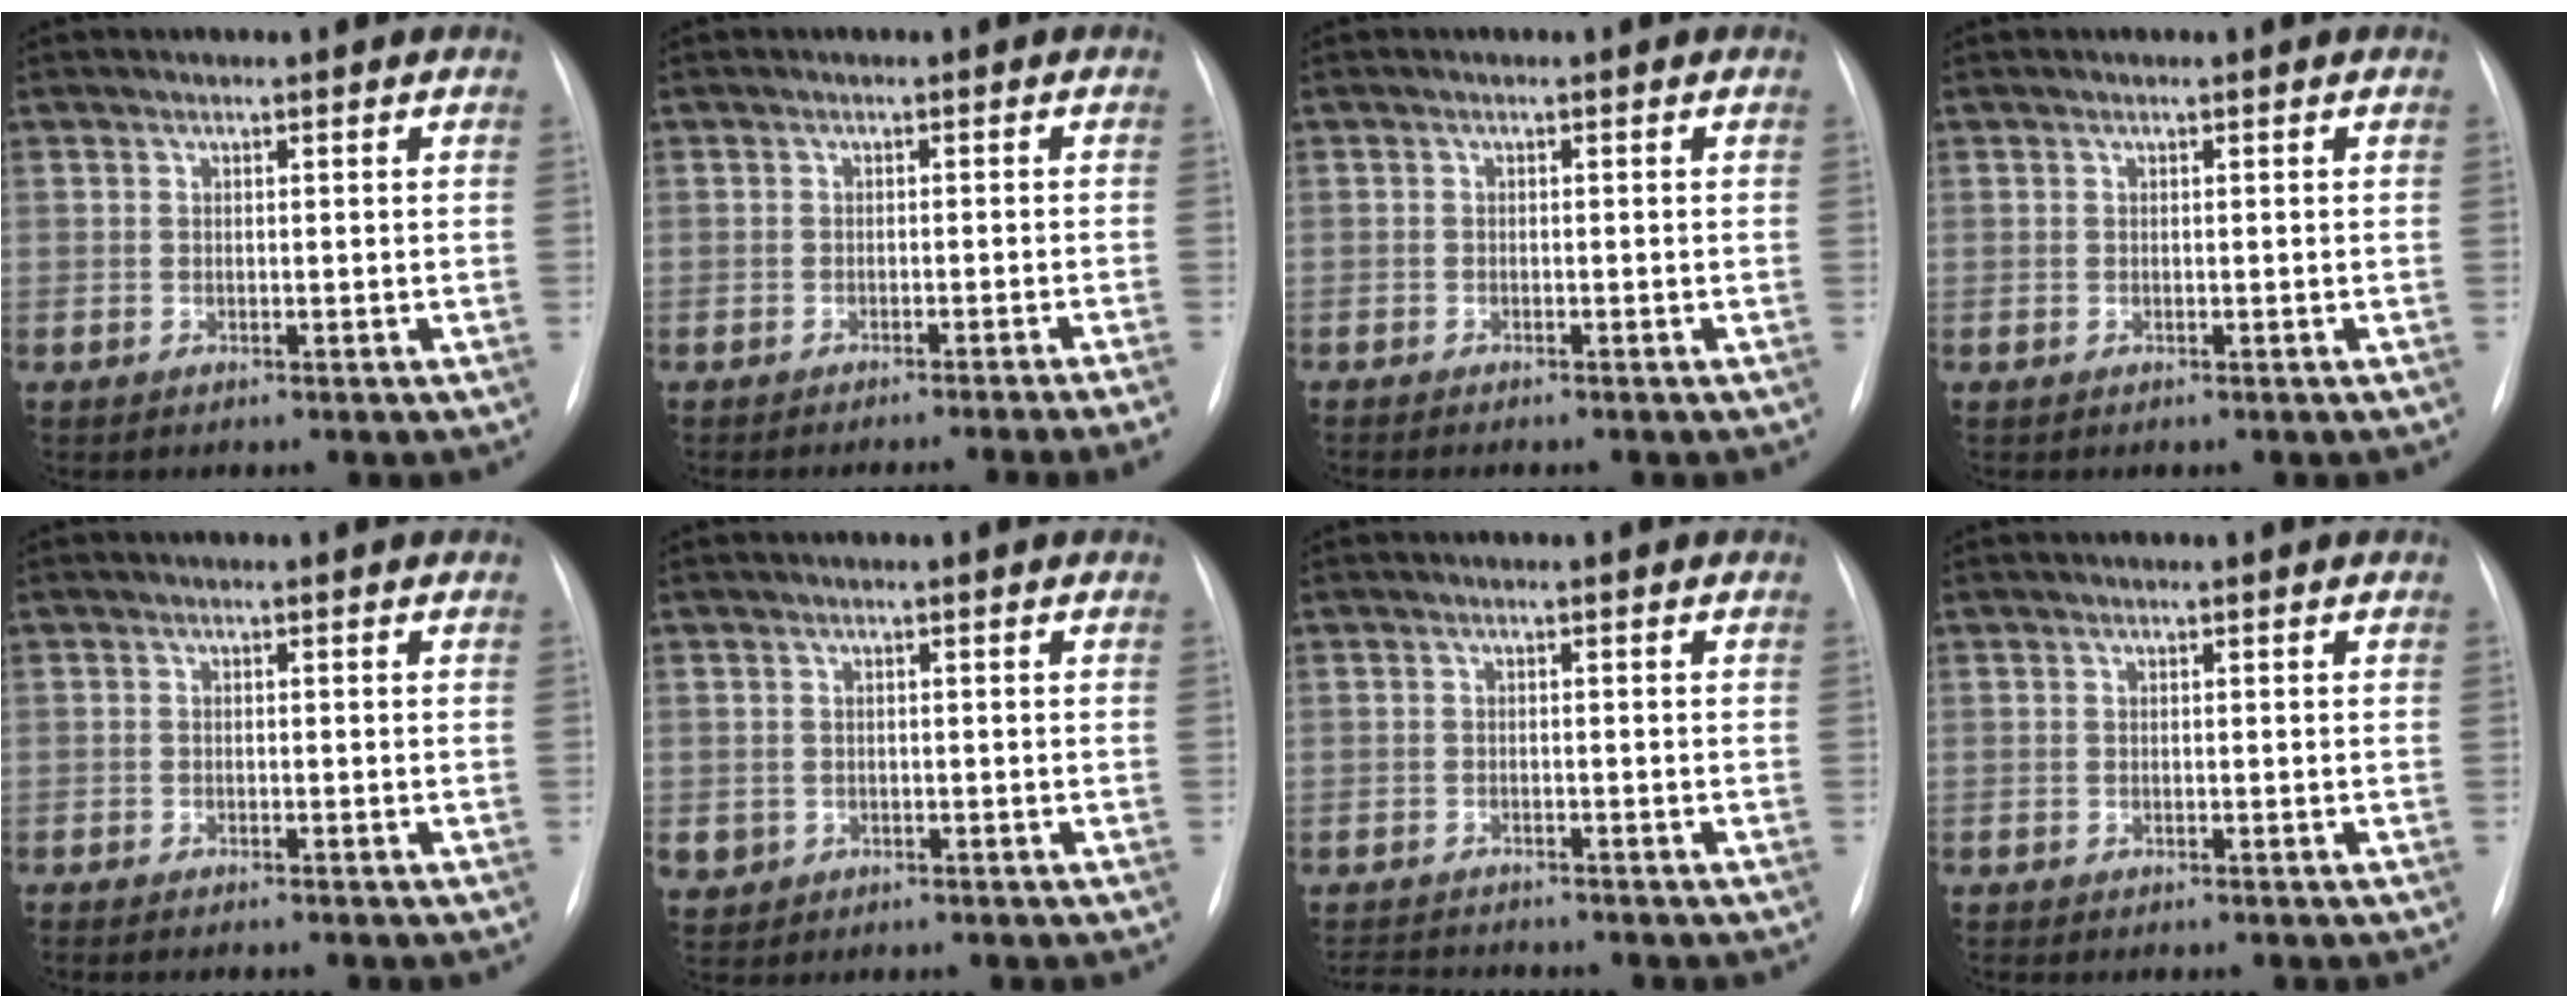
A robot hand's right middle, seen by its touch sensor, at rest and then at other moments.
{"total": 9.4, "force": [-8.4, -2.6, 3.4], "torque": [-0.009, -0.021, -0.100]}
{"total": 2.4, "force": [-2.1, 0.4, 1.1], "torque": [-0.019, -0.005, -0.024]}
{"total": 0.0}
{"total": 4.1, "force": [-3.5, 0.5, 2.0], "torque": [-0.030, -0.008, -0.043]}
{"total": 2.0, "force": [-0.5, 1.9, 0.3], "torque": [-0.004, 0.005, -0.001]}
{"total": 5.2, "force": [-5.1, 0.4, 1.1], "torque": [-0.020, -0.014, -0.078]}
{"total": 0.5, "force": [-0.5, 0.0, 0.1], "torque": [-0.006, -0.002, -0.012]}